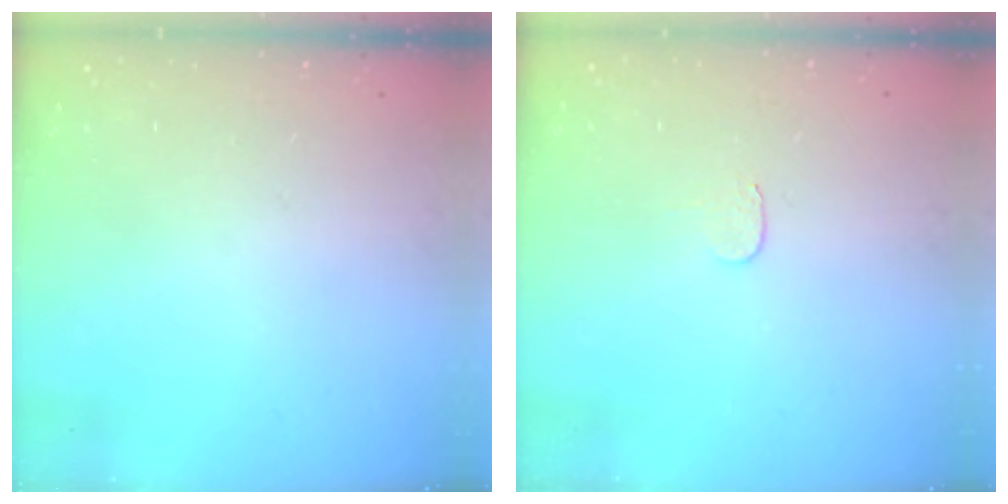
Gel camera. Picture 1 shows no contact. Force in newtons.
{"total": 3.8, "press": 3.8, "slide": 0.4}